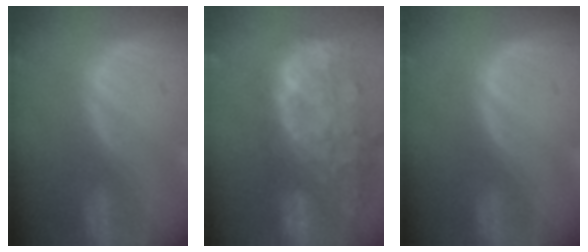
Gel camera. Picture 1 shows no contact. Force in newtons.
{"total": 14.9, "press": 12.1, "slide": 8.7}
{"total": 0.0}